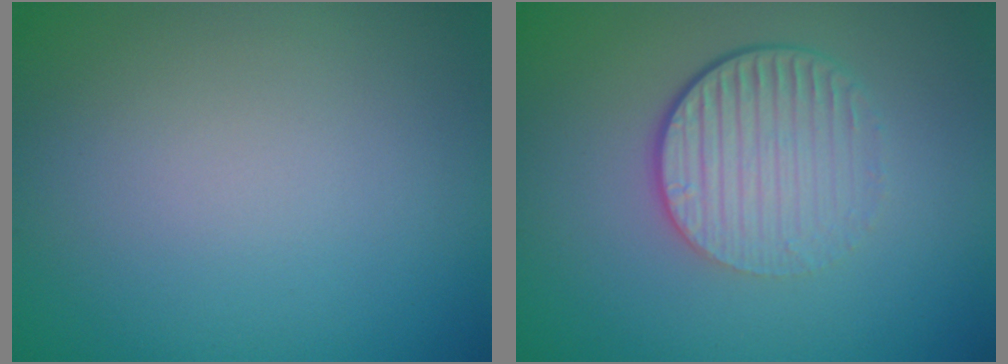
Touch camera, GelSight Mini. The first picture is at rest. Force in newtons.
{"total": 4.6, "press": 2.9, "slide": 3.6}